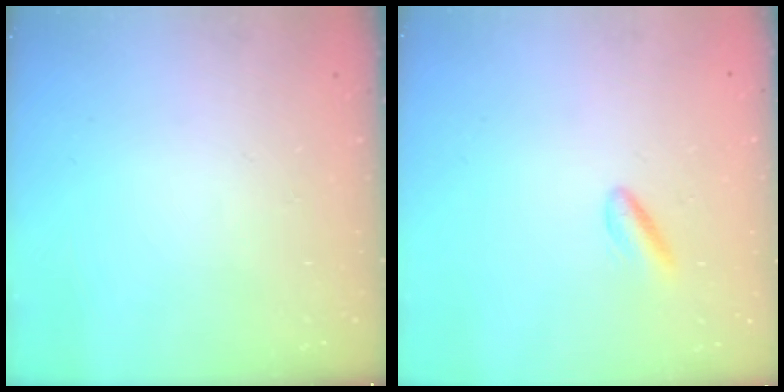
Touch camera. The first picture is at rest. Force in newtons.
{"total": 2.4, "press": 2.3, "slide": 0.9}